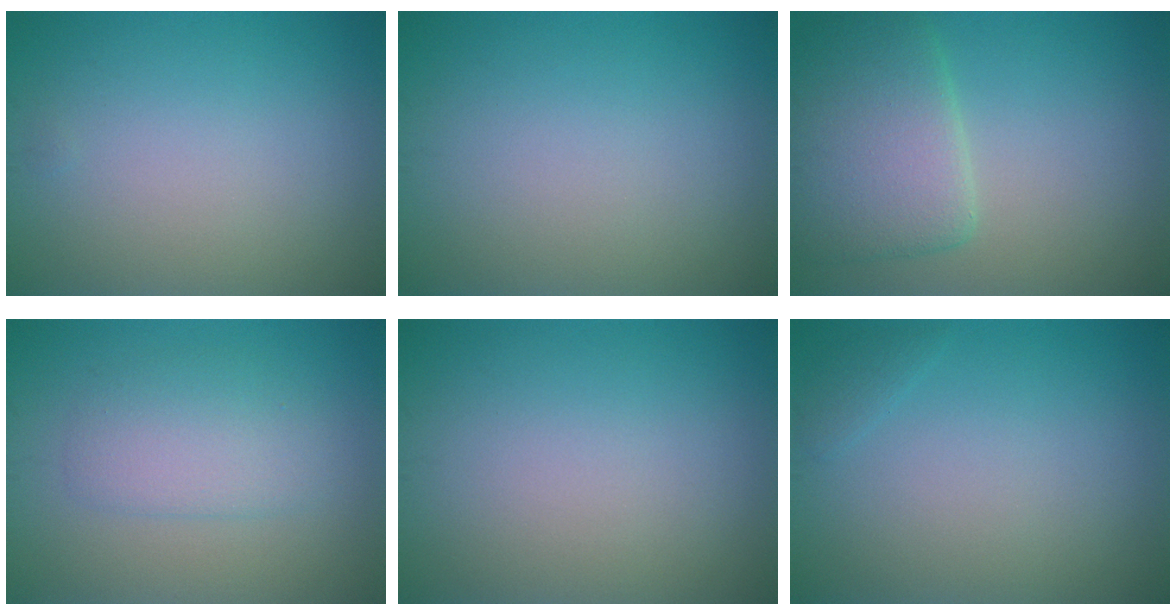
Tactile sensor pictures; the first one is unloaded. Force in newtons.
{"total": 0.0}
{"total": 5.9, "press": 5.9, "slide": 0.7}
{"total": 3.1, "press": 3.1, "slide": 0.0}
{"total": 0.0}
{"total": 0.7, "press": 0.7, "slide": 0.0}